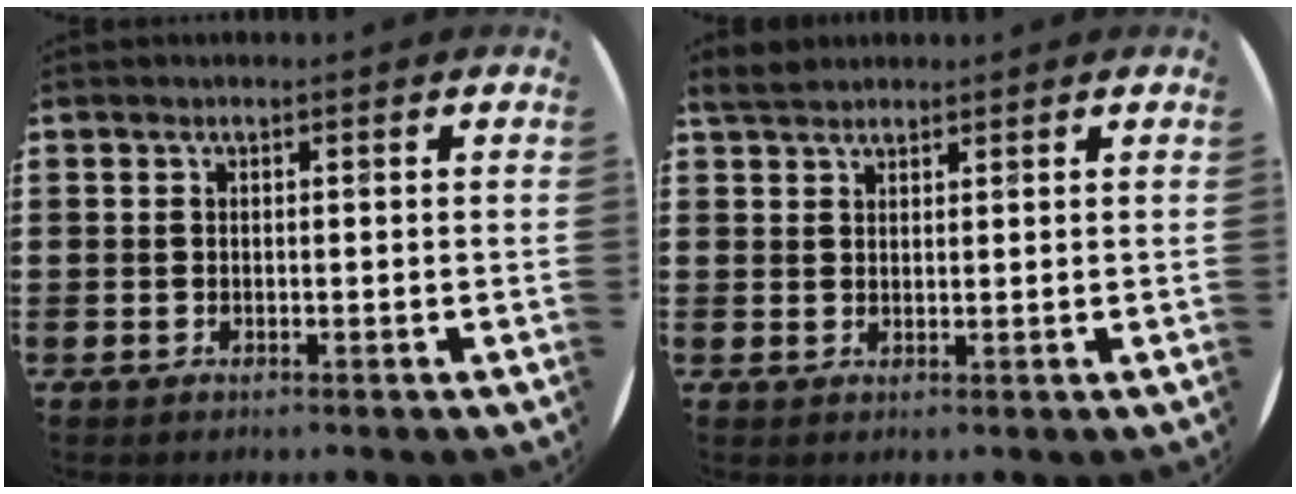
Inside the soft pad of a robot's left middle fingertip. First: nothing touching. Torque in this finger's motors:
{"motor_torque": [0.58, -0.52, 0.07, 0.02]}